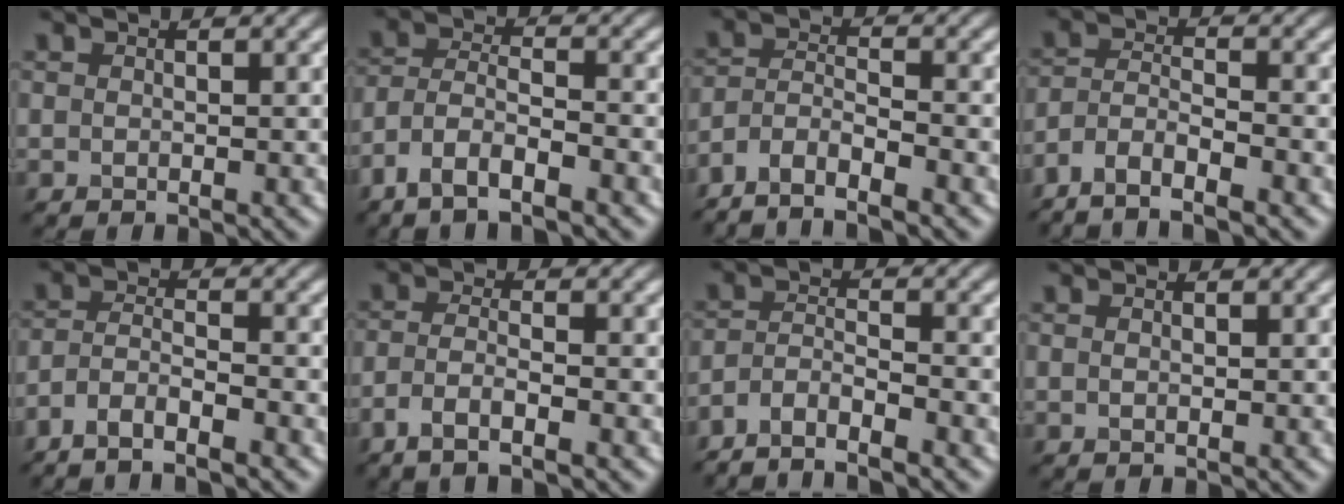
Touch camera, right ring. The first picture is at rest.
{"total": 4.7, "force": [-3.4, 1.4, 2.9], "torque": [-0.058, -0.001, -0.070]}
{"total": 4.9, "force": [-4.1, 1.1, 2.5], "torque": [-0.046, -0.004, -0.083]}
{"total": 4.6, "force": [-3.6, 1.0, 2.5], "torque": [-0.049, -0.003, -0.075]}
{"total": 3.6, "force": [-2.9, 0.7, 2.1], "torque": [-0.042, 0.001, -0.063]}
{"total": 3.0, "force": [-1.8, 0.8, 2.3], "torque": [-0.049, -0.002, -0.043]}
{"total": 3.8, "force": [-3.3, 0.6, 1.7], "torque": [-0.030, -0.001, -0.070]}
{"total": 0.6, "force": [0.3, 0.3, 0.4], "torque": [-0.008, 0.001, 0.005]}